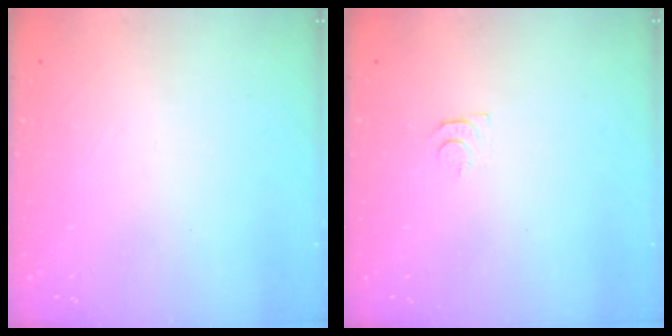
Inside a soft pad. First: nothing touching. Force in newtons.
{"total": 3.7, "press": 3.6, "slide": 0.4}